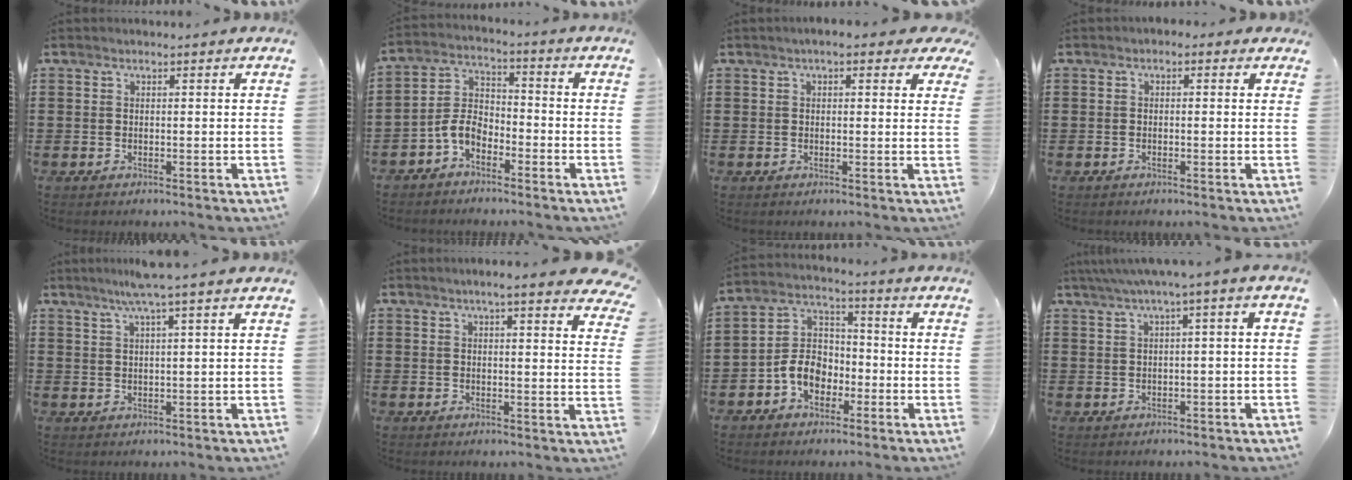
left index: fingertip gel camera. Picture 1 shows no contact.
{"total": 5.5, "force": [-3.8, 2.9, 2.8], "torque": [-0.079, 0.005, -0.084]}
{"total": 2.4, "force": [1.6, 1.0, 1.4], "torque": [-0.026, 0.003, 0.026]}
{"total": 0.9, "force": [-0.5, 0.7, 0.3], "torque": [-0.008, 0.005, -0.012]}
{"total": 4.3, "force": [2.6, -0.6, 3.3], "torque": [-0.070, 0.003, 0.043]}
{"total": 4.7, "force": [3.8, 0.1, 2.7], "torque": [-0.048, -0.012, 0.064]}
{"total": 6.9, "force": [-3.2, 5.1, 3.4], "torque": [-0.094, 0.010, -0.068]}
{"total": 2.6, "force": [-0.3, 0.0, 2.6], "torque": [-0.046, -0.003, -0.008]}